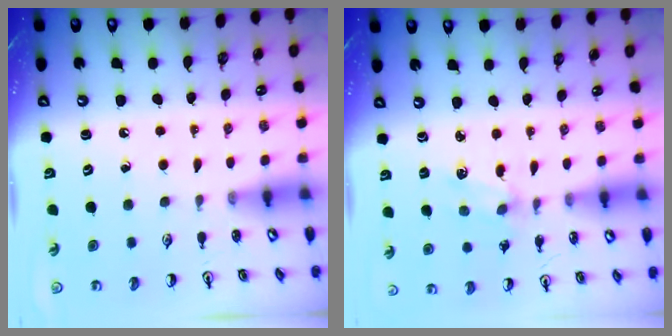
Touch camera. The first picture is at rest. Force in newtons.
{"total": 2.7, "press": 2.7, "slide": 0.3}